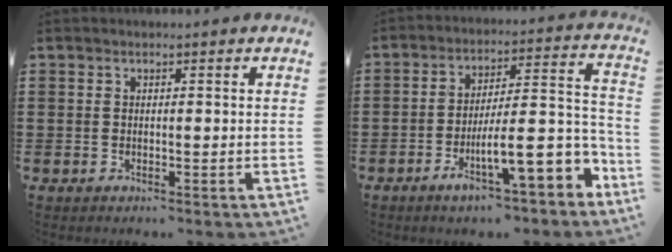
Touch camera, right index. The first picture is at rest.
{"total": 13.5, "force": [-5.4, 4.1, 11.7], "torque": [-0.169, -0.013, -0.093]}